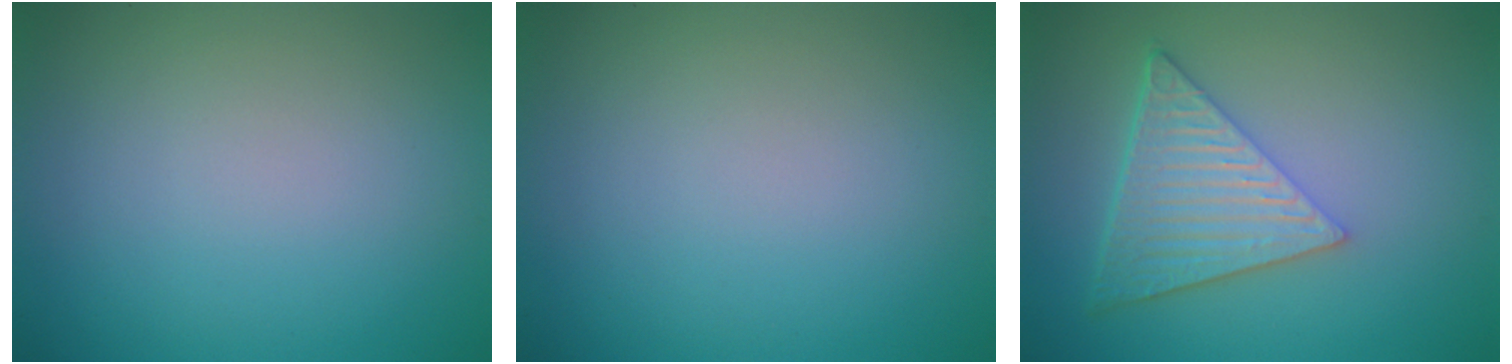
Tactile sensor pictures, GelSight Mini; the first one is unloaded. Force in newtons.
{"total": 0.0}
{"total": 6.8, "press": 4.9, "slide": 4.7}